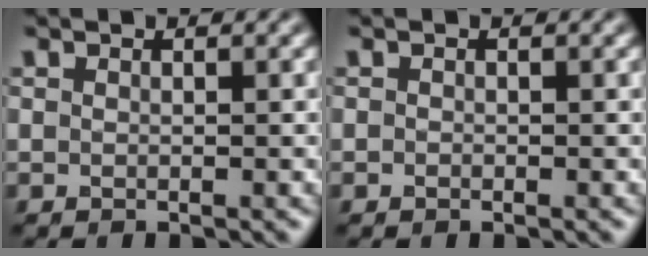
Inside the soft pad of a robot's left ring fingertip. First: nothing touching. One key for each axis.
{"total": 0.0}